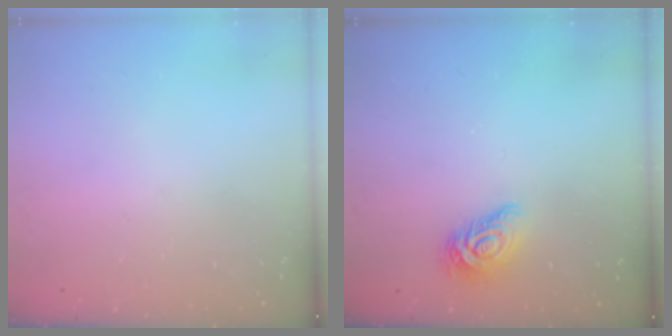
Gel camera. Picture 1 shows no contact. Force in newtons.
{"total": 9.0, "press": 9.0, "slide": 0.5}